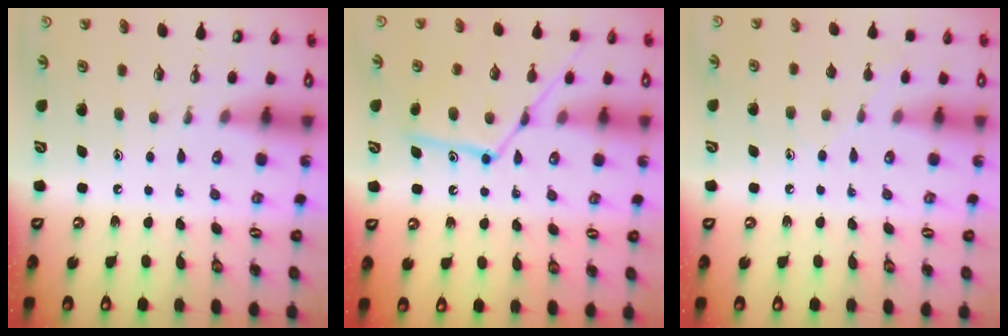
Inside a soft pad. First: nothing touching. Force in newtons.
{"total": 13.9, "press": 13.8, "slide": 0.9}
{"total": 6.8, "press": 6.7, "slide": 0.7}